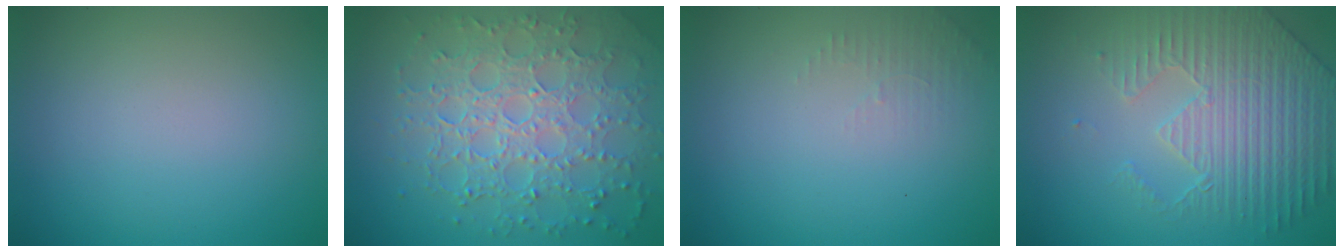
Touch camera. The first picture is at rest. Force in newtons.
{"total": 8.0, "press": 5.7, "slide": 5.6}
{"total": 1.3, "press": 1.2, "slide": 0.3}
{"total": 4.4, "press": 4.3, "slide": 1.1}